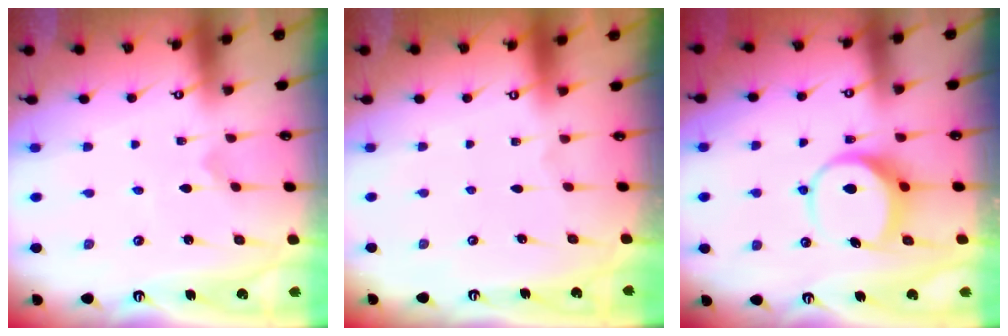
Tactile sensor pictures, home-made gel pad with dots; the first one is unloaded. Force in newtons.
{"total": 0.0}
{"total": 8.0, "press": 7.9, "slide": 1.0}